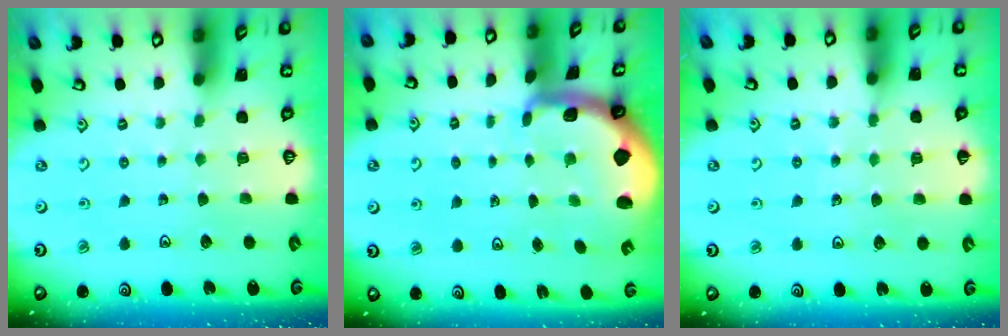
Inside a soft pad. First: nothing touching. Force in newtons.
{"total": 1.7, "press": 1.7, "slide": 0.4}
{"total": 5.5, "press": 5.2, "slide": 1.7}